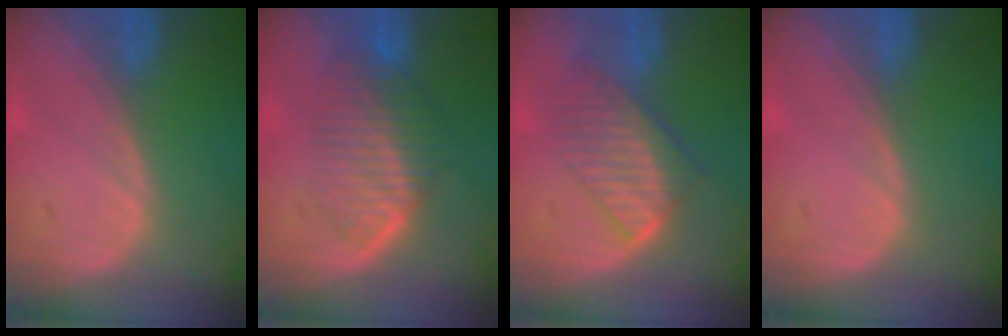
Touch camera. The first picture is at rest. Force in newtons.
{"total": 6.6, "press": 6.4, "slide": 1.7}
{"total": 6.7, "press": 6.3, "slide": 2.3}
{"total": 0.0}